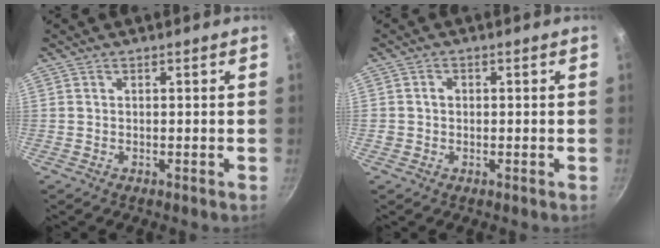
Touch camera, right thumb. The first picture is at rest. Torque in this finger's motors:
{"motor_torque": [0.41, 0.61, 0.44, -0.02, -0.01]}